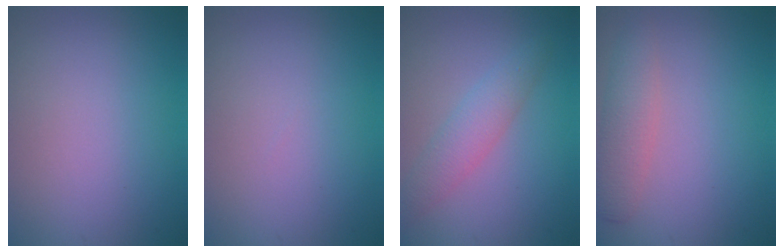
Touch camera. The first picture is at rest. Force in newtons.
{"total": 0.0}
{"total": 2.8, "press": 2.8, "slide": 0.1}
{"total": 2.7, "press": 2.7, "slide": 0.1}